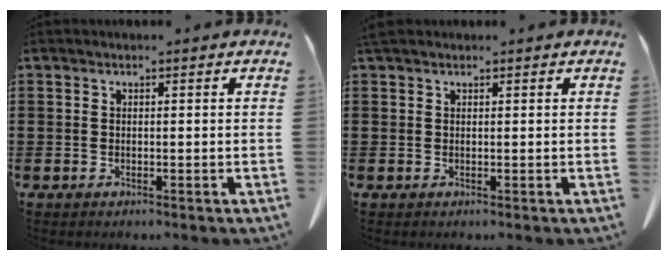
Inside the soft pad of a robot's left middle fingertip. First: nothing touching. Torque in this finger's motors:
{"motor_torque": [0.70, 0.57, 0.08, 0.03]}